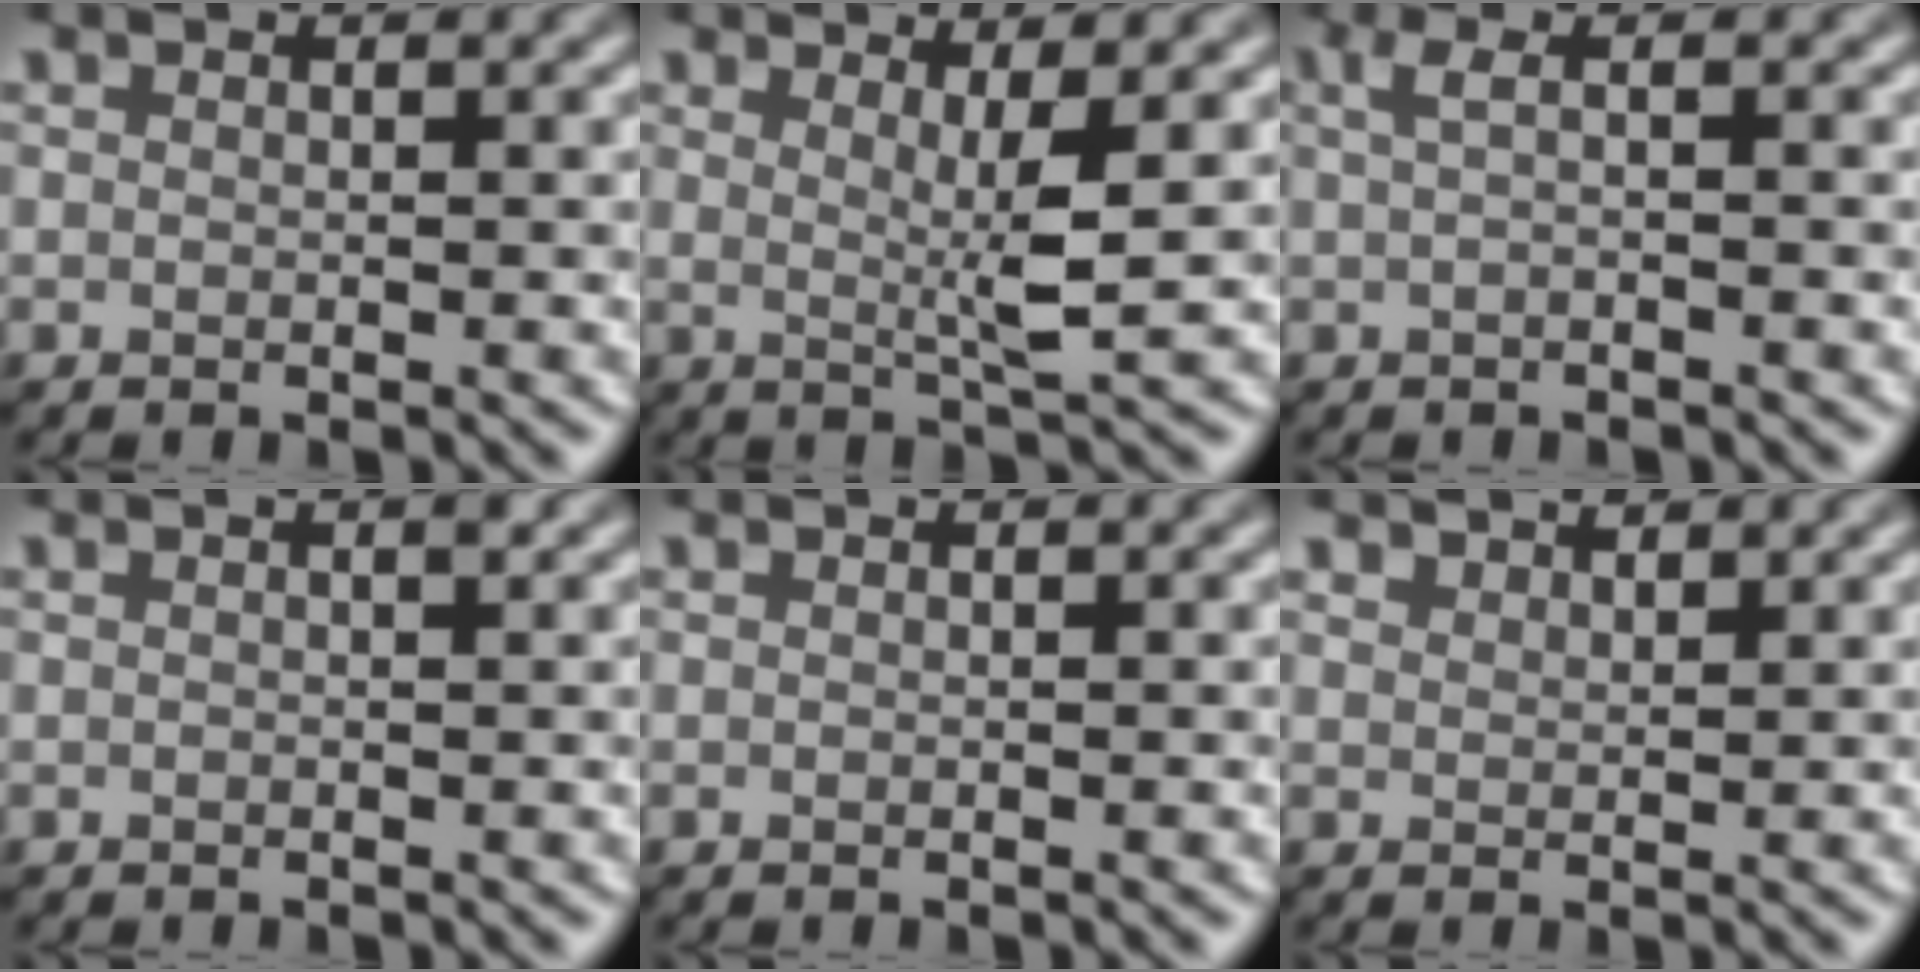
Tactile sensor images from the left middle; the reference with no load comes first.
{"total": 3.2, "force": [1.0, 0.6, 3.0], "torque": [-0.046, -0.011, 0.017]}
{"total": 1.7, "force": [0.2, 0.4, 1.6], "torque": [-0.031, 0.003, -0.001]}
{"total": 0.7, "force": [0.2, 0.0, 0.6], "torque": [-0.010, 0.004, 0.001]}
{"total": 0.0}
{"total": 2.2, "force": [2.1, 0.5, 0.3], "torque": [-0.008, -0.003, 0.041]}